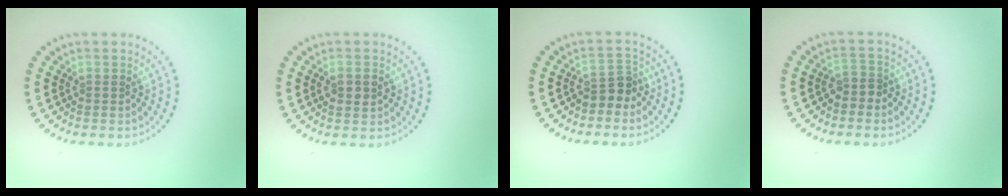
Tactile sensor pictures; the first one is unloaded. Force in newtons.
{"total": 1.7, "press": 1.7, "slide": 0.2}
{"total": 2.2, "press": 1.7, "slide": 1.4}
{"total": 1.5, "press": 1.2, "slide": 0.9}